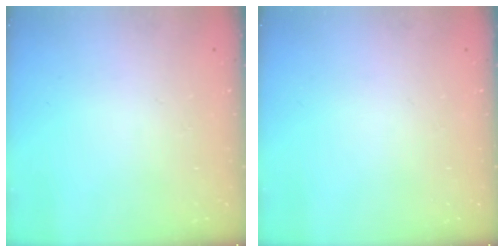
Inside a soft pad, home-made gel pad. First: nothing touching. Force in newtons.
{"total": 0.0}